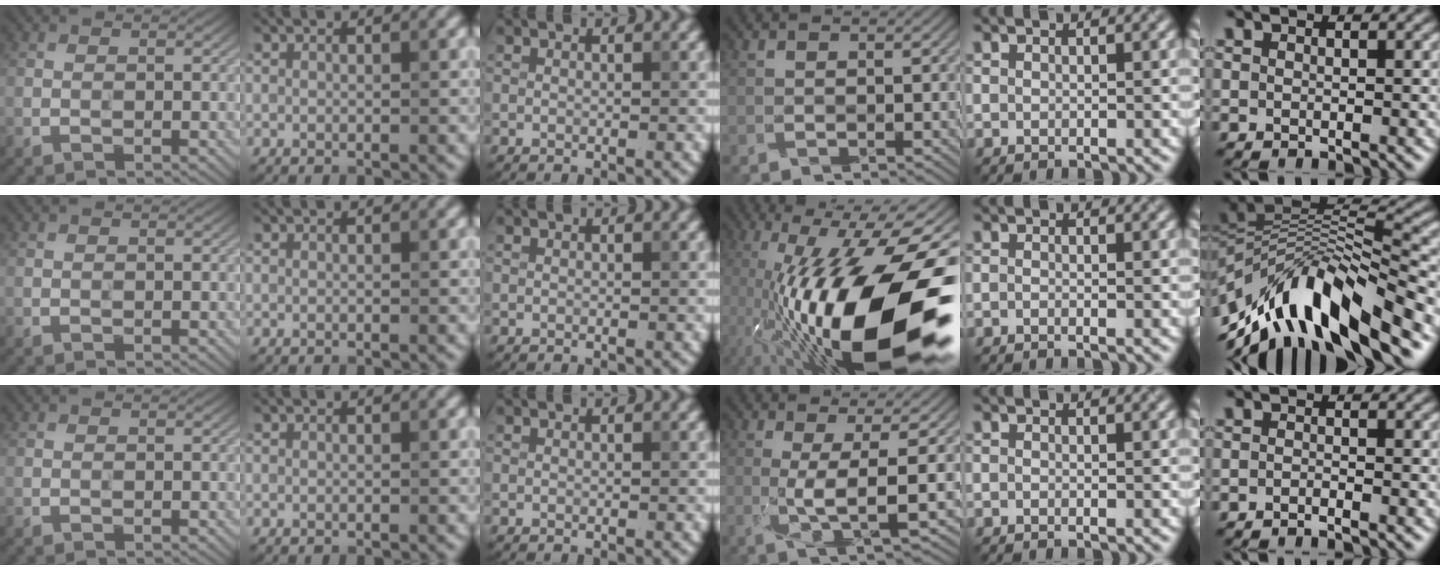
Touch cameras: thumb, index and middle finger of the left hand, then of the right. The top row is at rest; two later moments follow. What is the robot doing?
{"motion": "wrap", "object": "paper"}